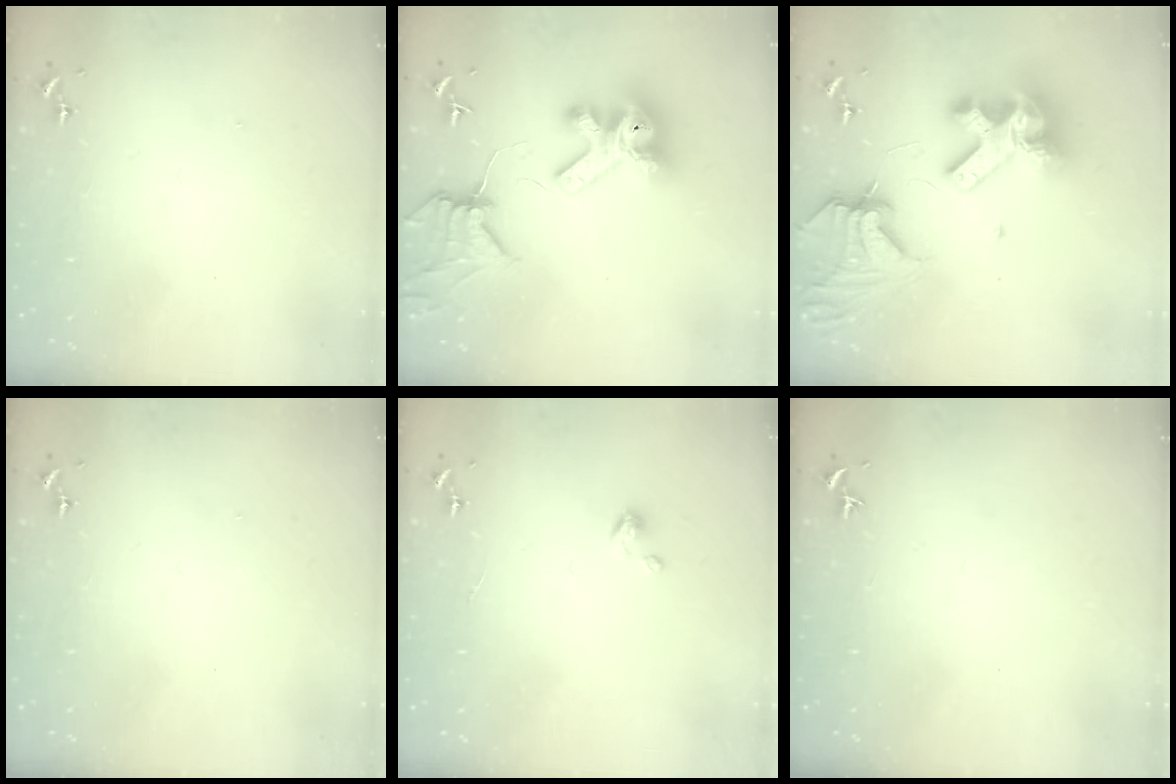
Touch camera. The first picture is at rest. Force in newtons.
{"total": 18.0, "press": 17.9, "slide": 2.0}
{"total": 20.0, "press": 19.9, "slide": 2.4}
{"total": 0.0}
{"total": 2.7, "press": 2.7, "slide": 0.2}
{"total": 0.0}